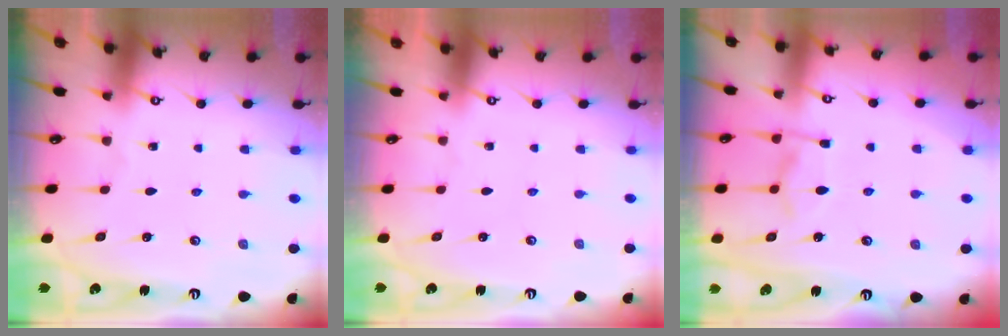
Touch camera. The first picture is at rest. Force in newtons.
{"total": 1.5, "press": 1.4, "slide": 0.6}
{"total": 9.0, "press": 9.0, "slide": 1.2}